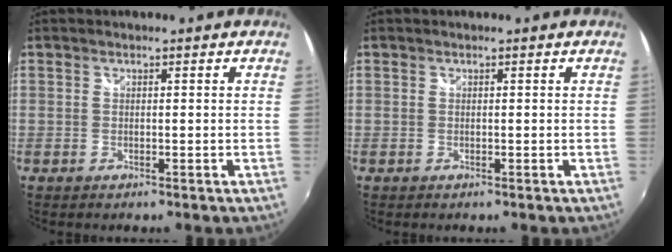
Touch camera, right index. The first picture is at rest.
{"total": 0.0}